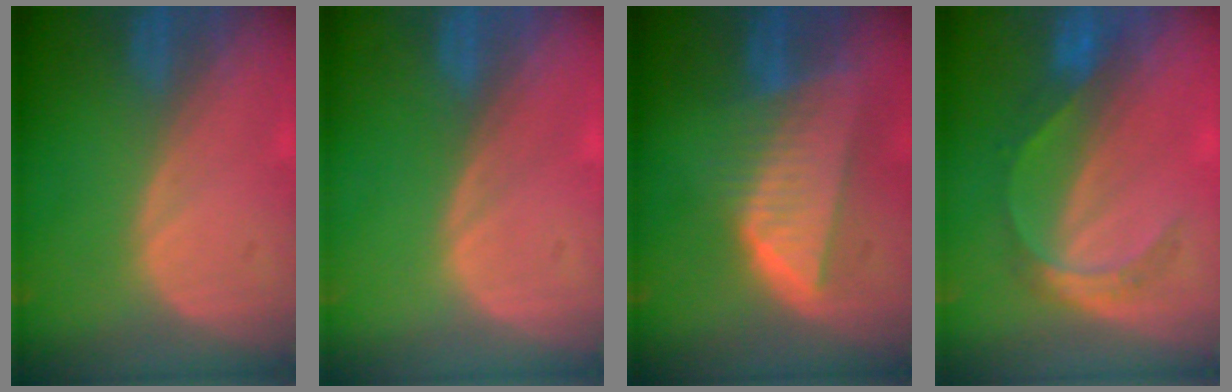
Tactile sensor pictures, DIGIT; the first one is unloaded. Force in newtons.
{"total": 0.0}
{"total": 8.4, "press": 7.4, "slide": 3.9}
{"total": 5.3, "press": 5.0, "slide": 1.8}